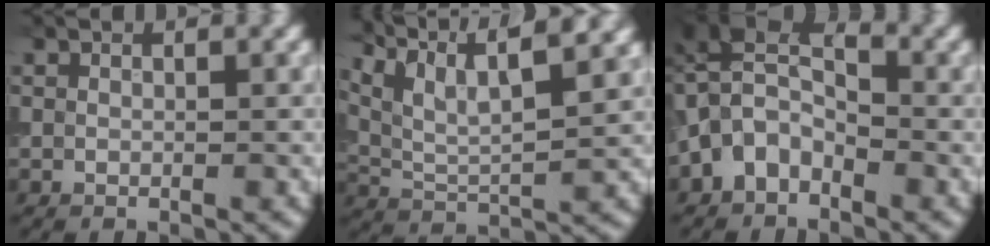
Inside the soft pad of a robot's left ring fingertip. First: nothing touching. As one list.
[{"total": 10.8, "force": [7.8, 2.9, 6.8], "torque": [-0.138, 0.029, 0.103]}, {"total": 5.9, "force": [-1.7, 4.1, 3.9], "torque": [-0.057, 0.017, -0.050]}]